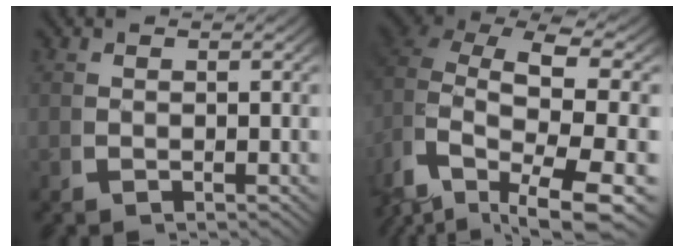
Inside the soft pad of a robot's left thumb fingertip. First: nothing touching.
{"total": 11.3, "force": [-2.0, 7.2, 8.6], "torque": [-0.167, -0.049, -0.017]}